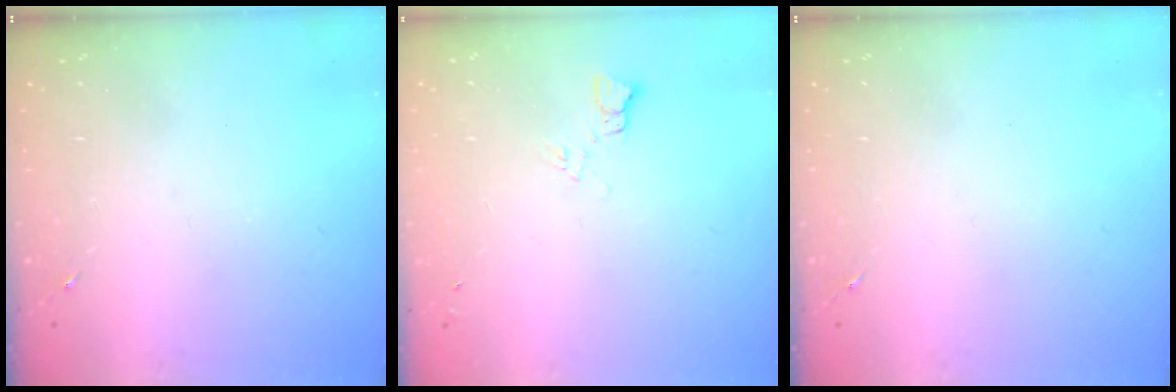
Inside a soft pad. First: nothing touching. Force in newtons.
{"total": 5.3, "press": 5.3, "slide": 0.4}
{"total": 0.0}